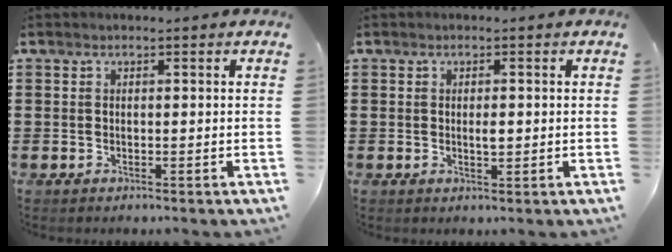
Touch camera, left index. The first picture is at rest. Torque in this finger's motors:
{"motor_torque": [0.37, -0.03, 0.01, 0.03]}